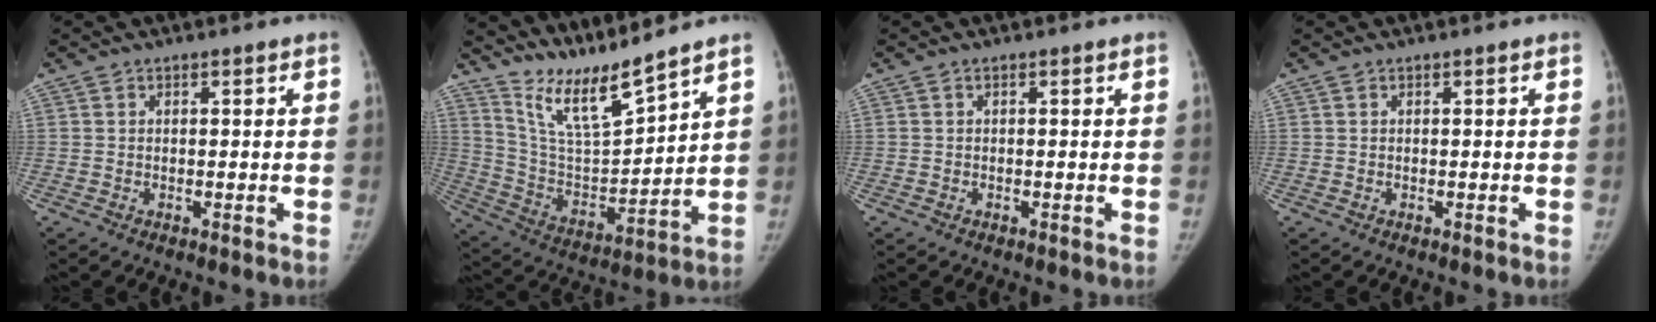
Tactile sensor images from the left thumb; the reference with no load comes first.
{"total": 12.2, "force": [10.9, 0.5, 5.5], "torque": [-0.093, -0.078, 0.221]}
{"total": 0.0}
{"total": 0.0}